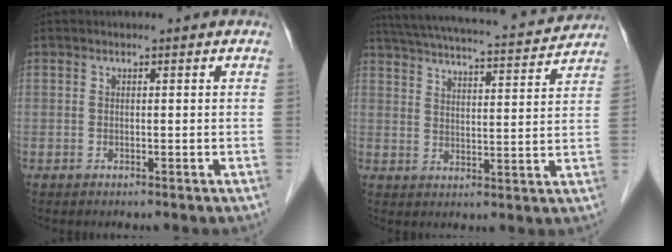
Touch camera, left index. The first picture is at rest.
{"total": 20.0, "force": [18.5, 2.1, 7.3], "torque": [-0.127, 0.016, 0.256]}